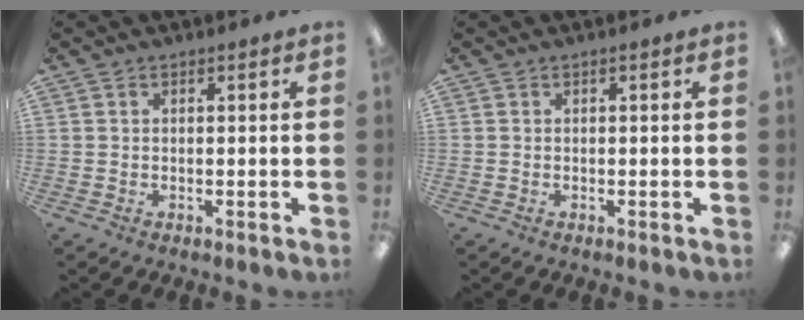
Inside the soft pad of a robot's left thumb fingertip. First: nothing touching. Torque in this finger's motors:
{"motor_torque": [0.00, 0.00, 0.05, -0.12, 0.00]}